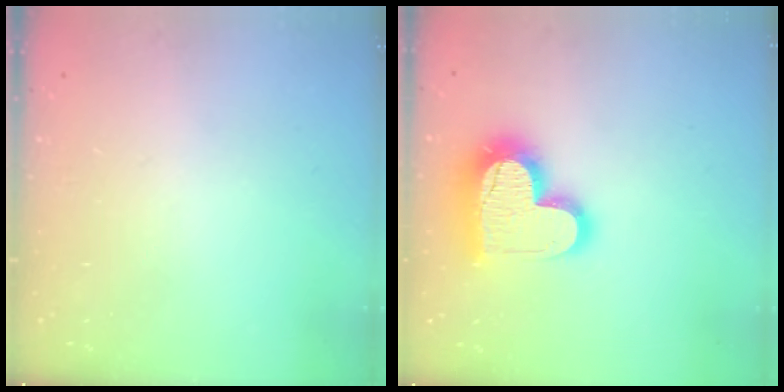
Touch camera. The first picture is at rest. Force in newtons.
{"total": 17.8, "press": 17.7, "slide": 1.5}